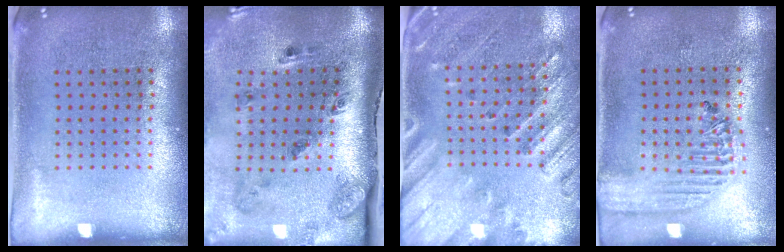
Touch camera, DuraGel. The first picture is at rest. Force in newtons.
{"total": 3.2, "press": 2.1, "slide": 2.5}
{"total": 2.4, "press": 2.0, "slide": 1.4}
{"total": 1.9, "press": 1.7, "slide": 0.7}